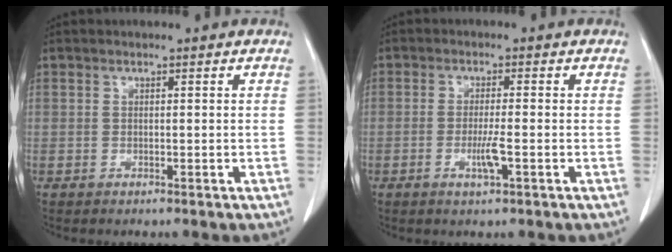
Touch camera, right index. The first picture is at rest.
{"total": 3.4, "force": [-1.1, 0.1, 3.2], "torque": [-0.063, -0.005, -0.020]}